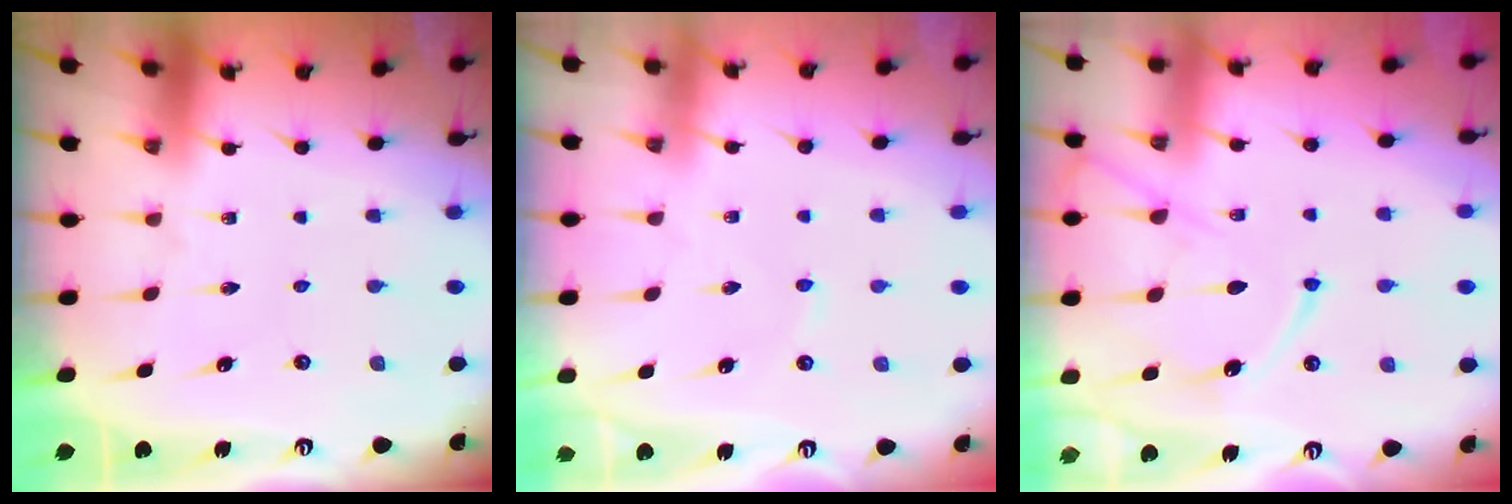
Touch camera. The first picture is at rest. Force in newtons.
{"total": 1.7, "press": 1.7, "slide": 0.3}
{"total": 13.5, "press": 13.4, "slide": 1.6}